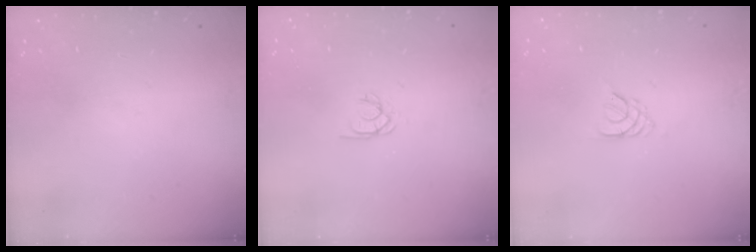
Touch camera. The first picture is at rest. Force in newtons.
{"total": 1.9, "press": 1.9, "slide": 0.2}
{"total": 2.6, "press": 2.5, "slide": 0.5}